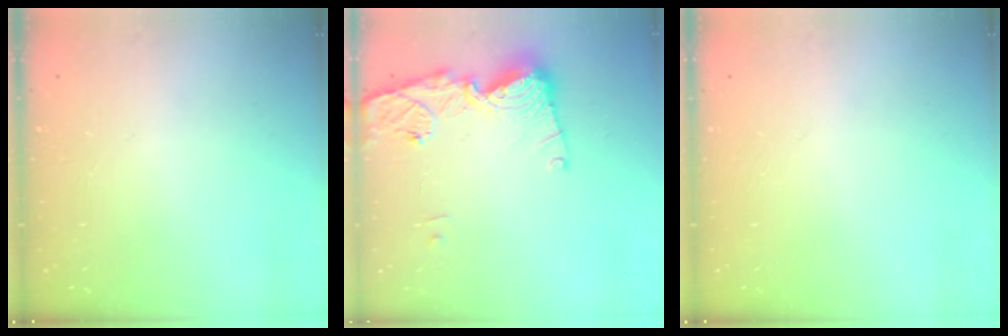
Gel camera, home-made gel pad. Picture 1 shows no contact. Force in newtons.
{"total": 14.4, "press": 14.4, "slide": 1.4}
{"total": 0.0}